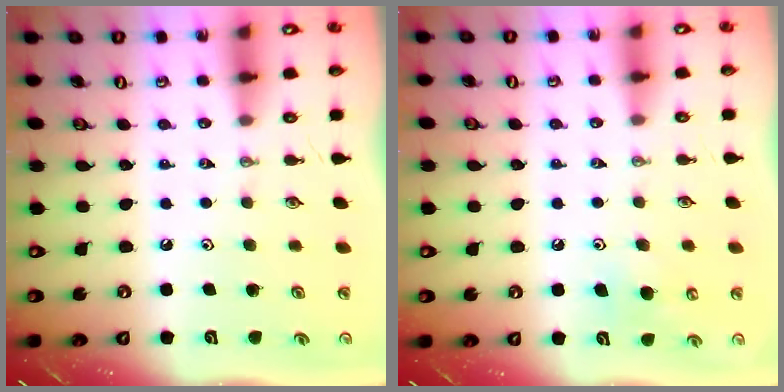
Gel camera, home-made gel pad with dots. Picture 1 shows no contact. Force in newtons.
{"total": 8.8, "press": 8.6, "slide": 1.5}